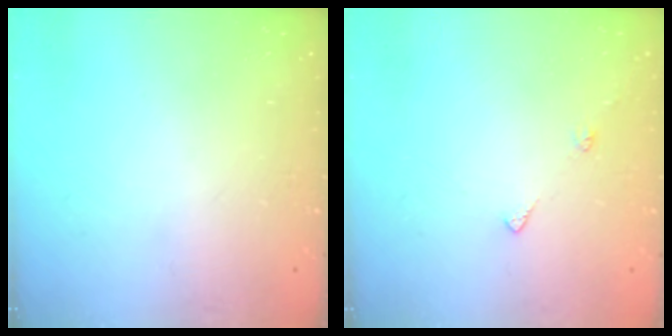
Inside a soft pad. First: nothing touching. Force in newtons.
{"total": 5.5, "press": 5.5, "slide": 0.7}